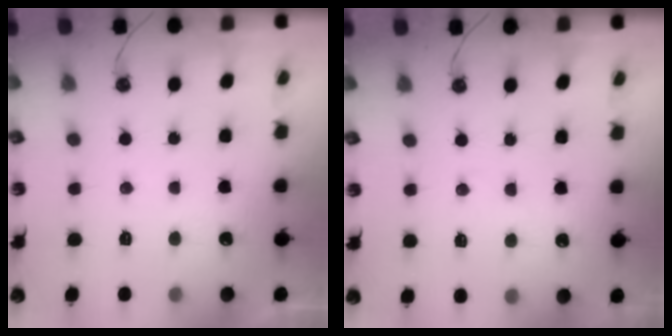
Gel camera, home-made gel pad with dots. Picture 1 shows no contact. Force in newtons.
{"total": 3.6, "press": 3.5, "slide": 0.5}